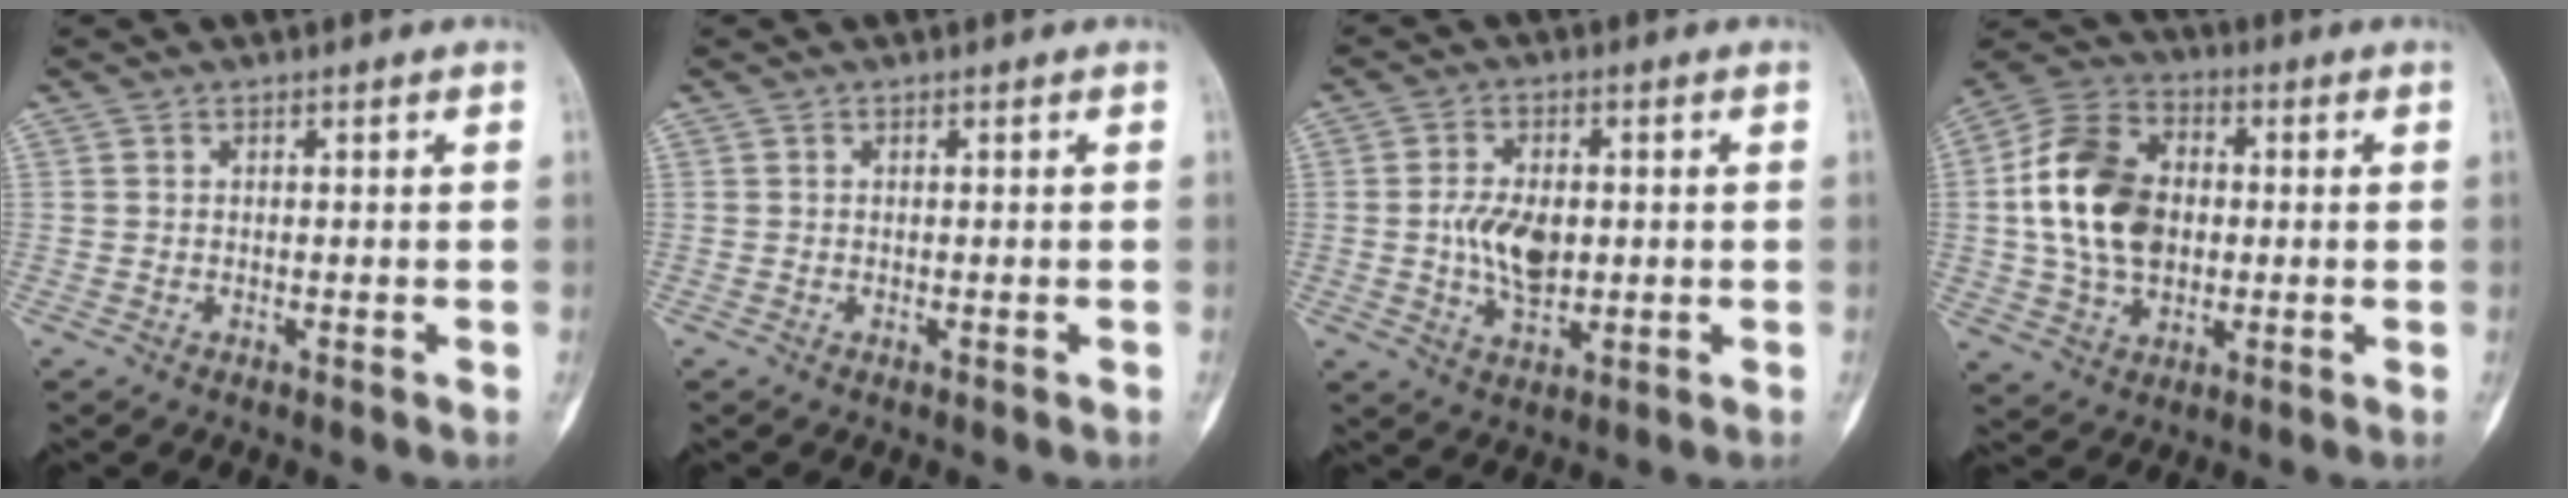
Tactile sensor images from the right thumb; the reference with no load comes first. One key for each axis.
{"total": 0.0}
{"total": 8.3, "fx": -0.2, "fy": 4.8, "fz": 6.7, "tx": -0.115, "ty": -0.003, "tz": -0.001}
{"total": 17.1, "fx": 0.6, "fy": 12.1, "fz": 12.0, "tx": -0.202, "ty": 0.019, "tz": 0.009}